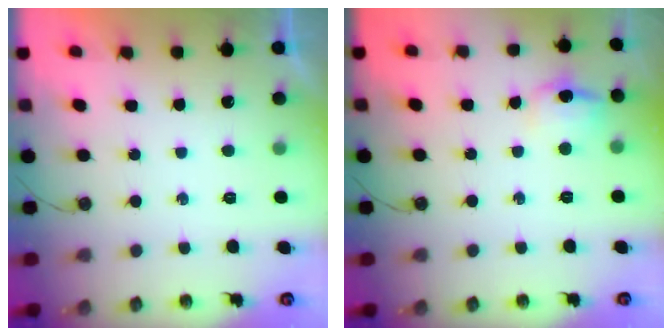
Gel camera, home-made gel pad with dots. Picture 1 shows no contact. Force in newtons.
{"total": 10.2, "press": 10.2, "slide": 0.9}